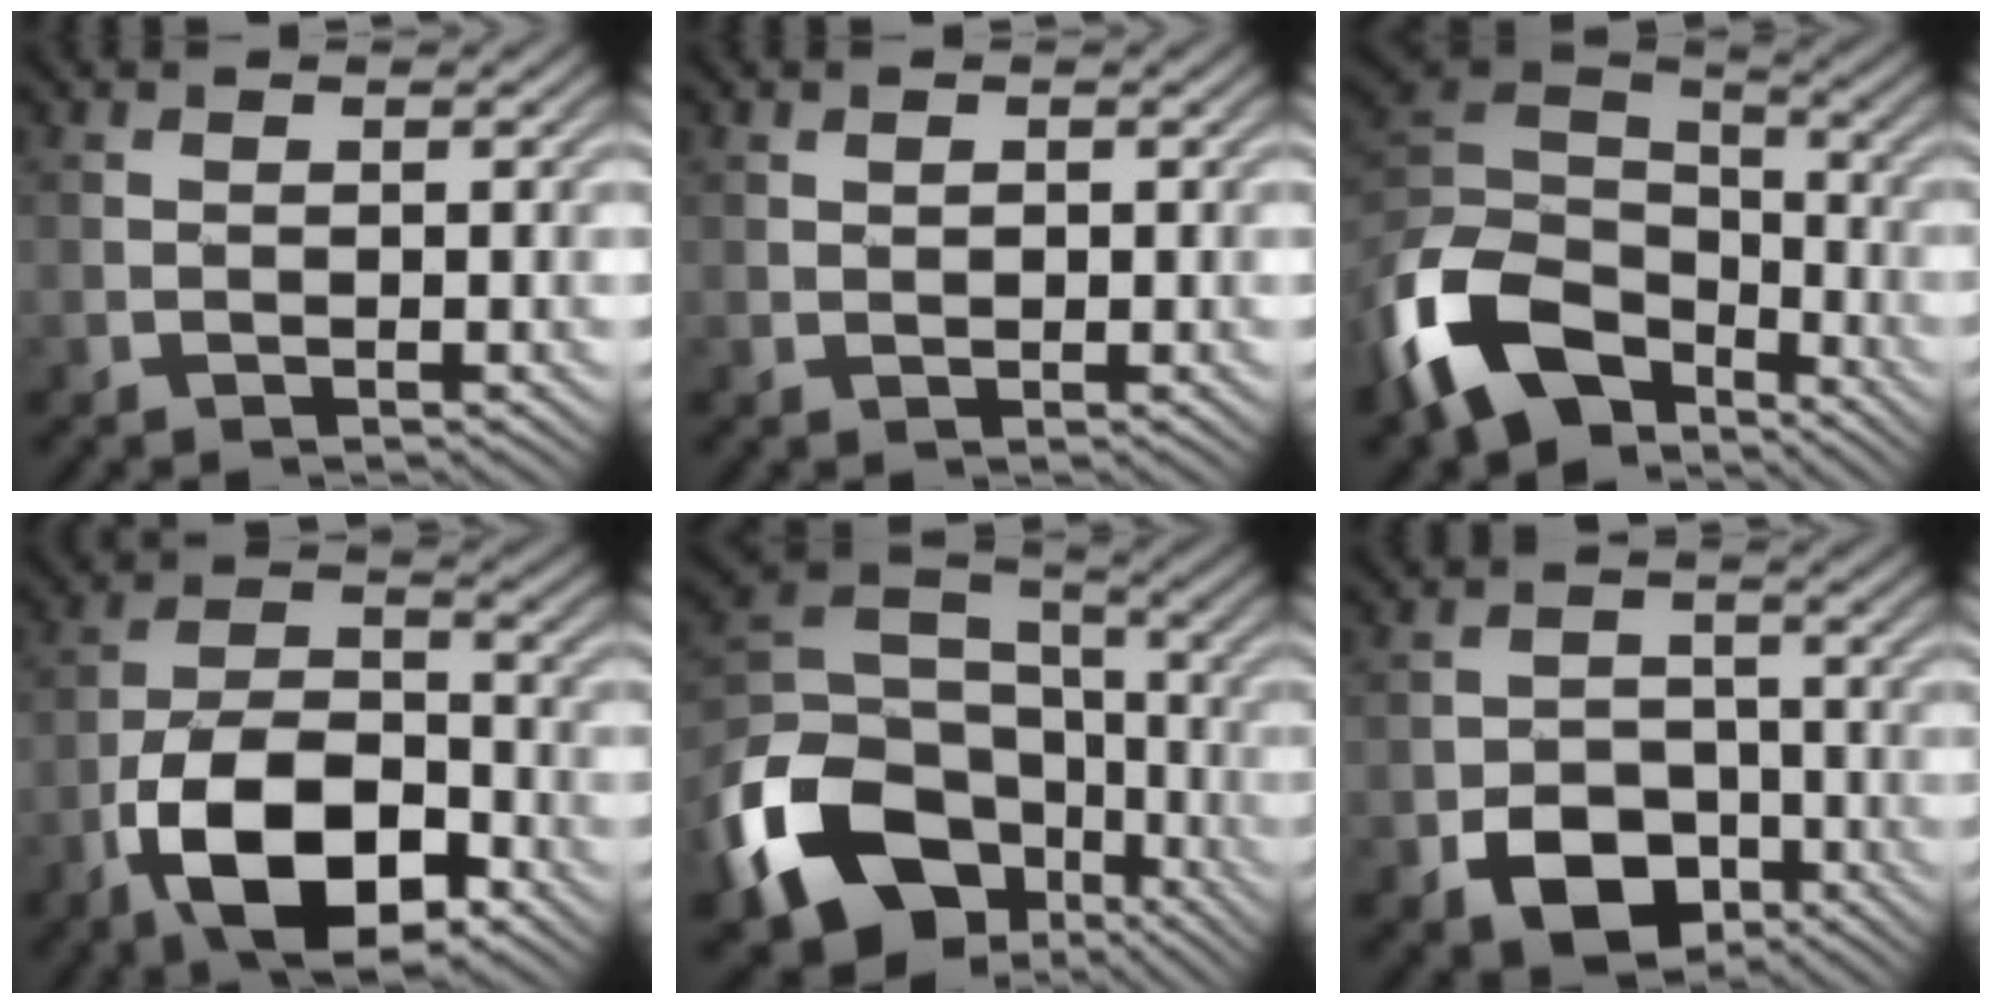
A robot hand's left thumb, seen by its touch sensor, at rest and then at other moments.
{"total": 0.6, "force": [0.3, 0.5, 0.3], "torque": [-0.006, -0.002, 0.005]}
{"total": 15.1, "force": [-7.6, 10.0, 8.3], "torque": [-0.233, -0.019, -0.146]}
{"total": 13.2, "force": [-6.4, 6.7, 9.4], "torque": [-0.185, -0.007, -0.125]}
{"total": 18.1, "force": [-7.8, 13.1, 9.8], "torque": [-0.246, -0.049, -0.136]}
{"total": 7.3, "force": [-3.9, 4.9, 3.8], "torque": [-0.067, -0.012, -0.070]}